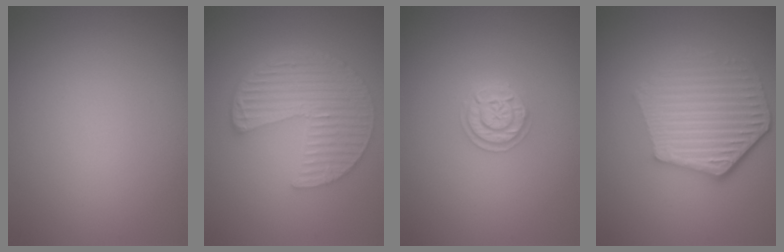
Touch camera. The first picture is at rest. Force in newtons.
{"total": 6.2, "press": 4.4, "slide": 4.3}
{"total": 2.0, "press": 2.0, "slide": 0.3}
{"total": 6.1, "press": 4.6, "slide": 4.0}